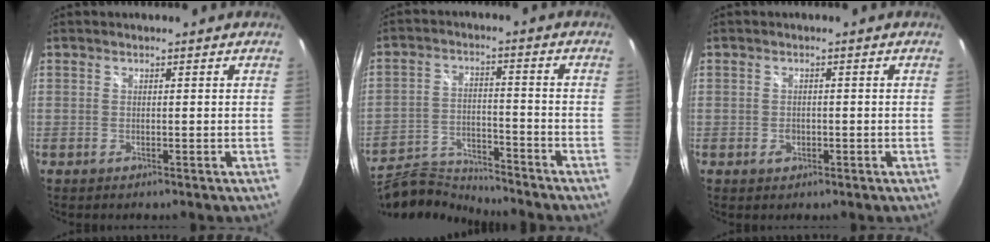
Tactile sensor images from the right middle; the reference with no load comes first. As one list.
[{"total": 13.5, "force": [-13.0, 1.7, 3.1], "torque": [-0.081, -0.007, -0.231]}, {"total": 1.7, "force": [-0.7, 1.4, 0.8], "torque": [-0.012, 0.001, -0.011]}]